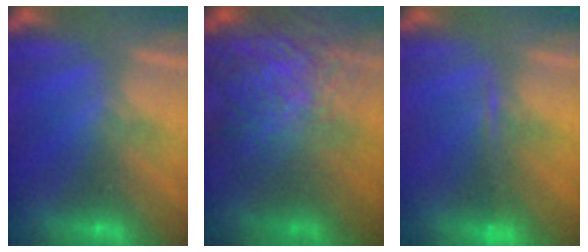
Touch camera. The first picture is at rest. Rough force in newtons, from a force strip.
{"total": 8.8}
{"total": 1.3}